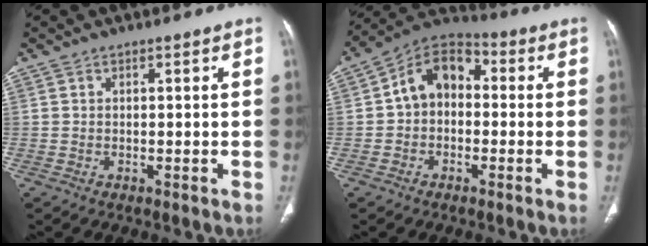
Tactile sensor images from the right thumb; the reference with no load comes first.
{"total": 10.6, "force": [0.3, 8.0, 7.0], "torque": [-0.083, 0.036, -0.015]}